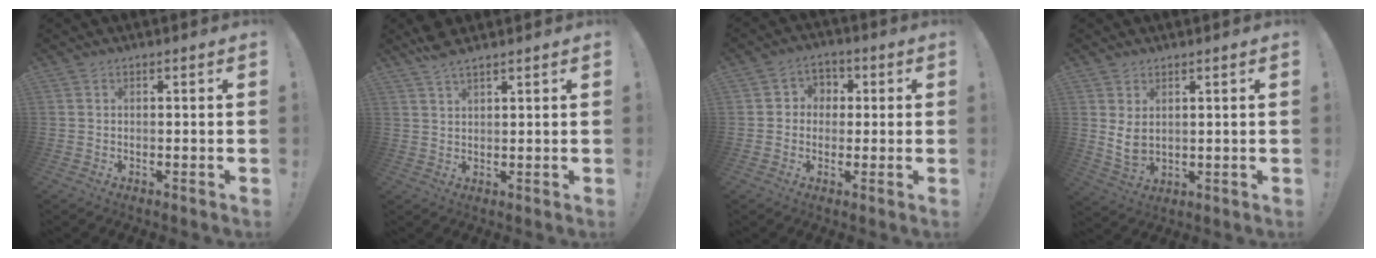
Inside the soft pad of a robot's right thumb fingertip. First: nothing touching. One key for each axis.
{"total": 4.6, "fx": 3.8, "fy": 1.0, "fz": 2.4, "tx": -0.045, "ty": -0.018, "tz": 0.069}
{"total": 5.0, "fx": -0.8, "fy": 4.8, "fz": 1.3, "tx": -0.020, "ty": 0.017, "tz": -0.014}
{"total": 5.3, "fx": 2.1, "fy": 3.2, "fz": 3.7, "tx": -0.063, "ty": -0.020, "tz": 0.037}